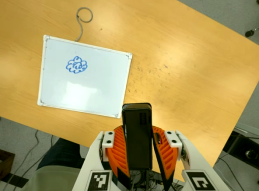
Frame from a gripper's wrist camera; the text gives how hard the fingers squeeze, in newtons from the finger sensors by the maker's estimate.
{"total": 9.2, "left": 8.1, "right": 10.2}